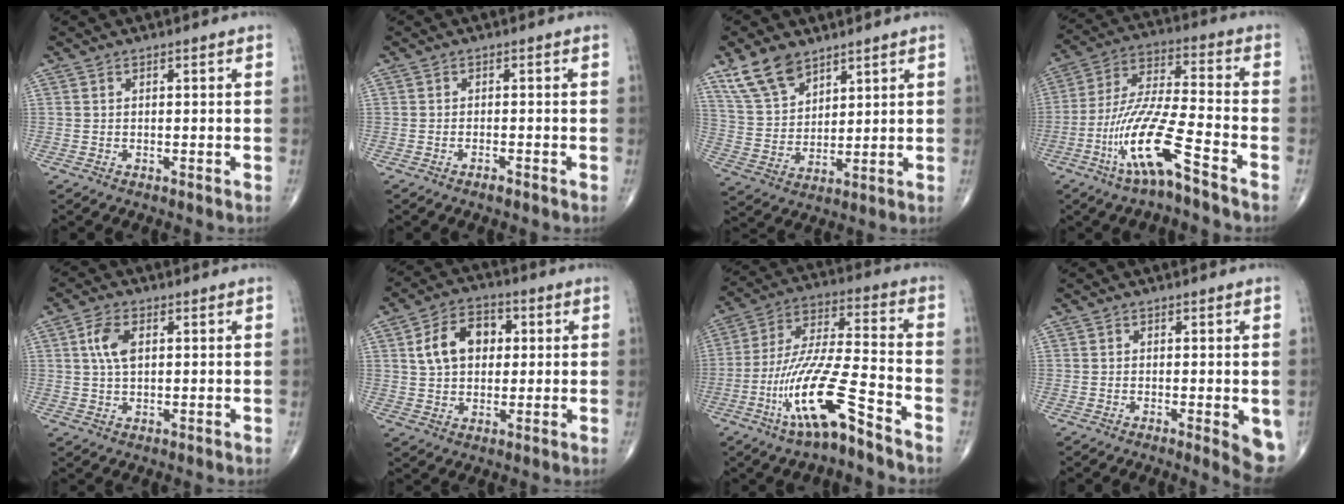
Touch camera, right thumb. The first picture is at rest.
{"total": 1.2, "force": [-0.9, 0.2, 0.7], "torque": [-0.016, 0.004, -0.018]}
{"total": 10.0, "force": [7.0, 5.3, 4.7], "torque": [-0.076, -0.028, 0.146]}
{"total": 14.4, "force": [-7.8, 1.9, 12.0], "torque": [-0.255, 0.044, -0.151]}
{"total": 5.3, "force": [1.4, 2.8, 4.2], "torque": [-0.088, 0.001, 0.023]}
{"total": 10.5, "force": [2.3, 7.3, 7.2], "torque": [-0.100, 0.011, 0.036]}
{"total": 15.9, "force": [-8.8, 2.7, 13.0], "torque": [-0.268, 0.056, -0.161]}
{"total": 5.7, "force": [-1.4, 1.7, 5.3], "torque": [-0.056, -0.012, -0.019]}